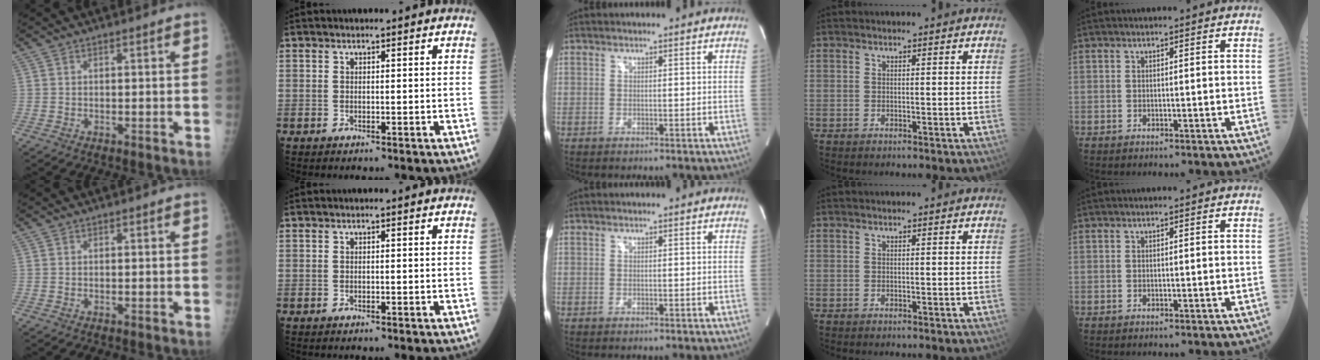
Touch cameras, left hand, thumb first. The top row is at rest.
{}